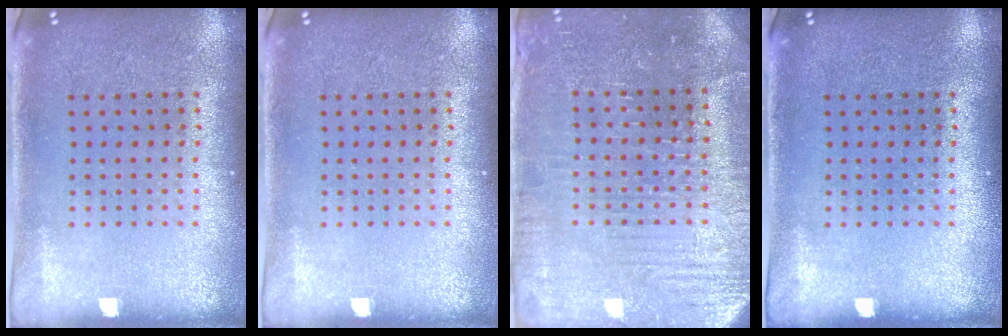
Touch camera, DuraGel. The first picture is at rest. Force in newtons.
{"total": 0.0}
{"total": 3.5, "press": 3.5, "slide": 0.6}
{"total": 0.0}